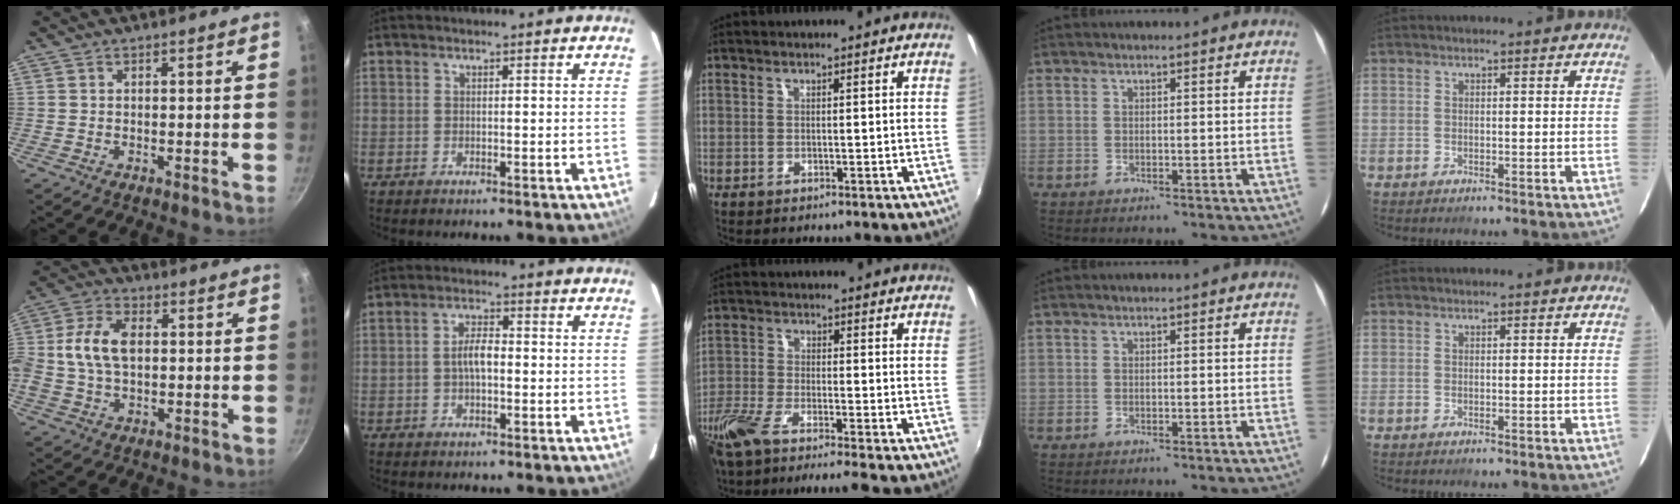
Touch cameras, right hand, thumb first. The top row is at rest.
{"thumb": {"total": 10.5, "force": [0.8, 6.7, 8.1], "torque": [-0.154, 0.020, 0.002]}, "index": {"total": 4.3, "force": [-0.6, 2.1, 3.7], "torque": [-0.072, 0.010, -0.008]}, "middle": {"total": 9.7, "force": [-7.9, 0.8, 5.6], "torque": [-0.137, -0.031, -0.149]}}